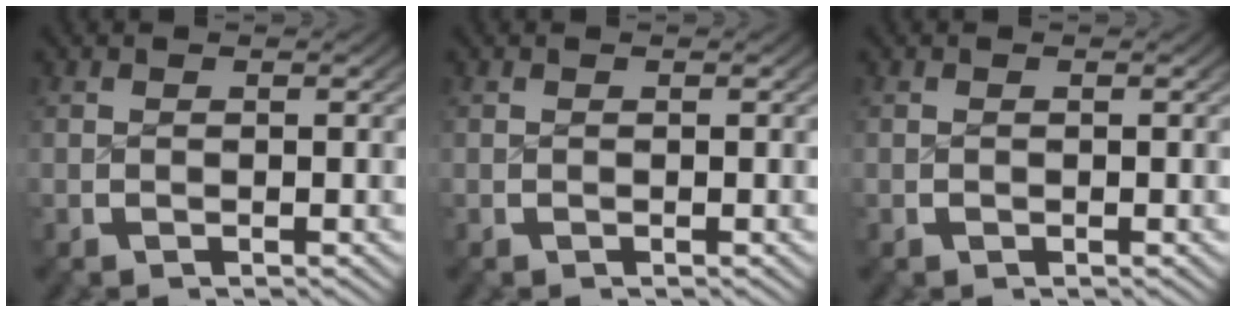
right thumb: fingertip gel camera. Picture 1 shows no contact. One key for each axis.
{"total": 0.0}
{"total": 0.0}